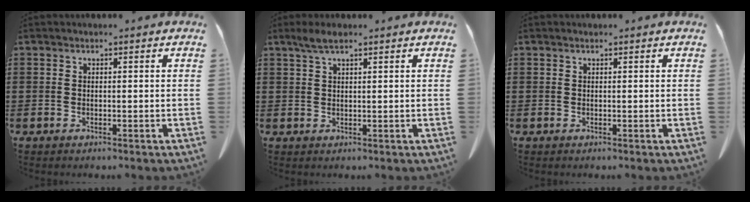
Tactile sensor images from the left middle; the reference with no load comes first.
{"total": 2.4, "force": [1.6, 0.4, 1.8], "torque": [-0.038, 0.001, 0.028]}
{"total": 0.0}